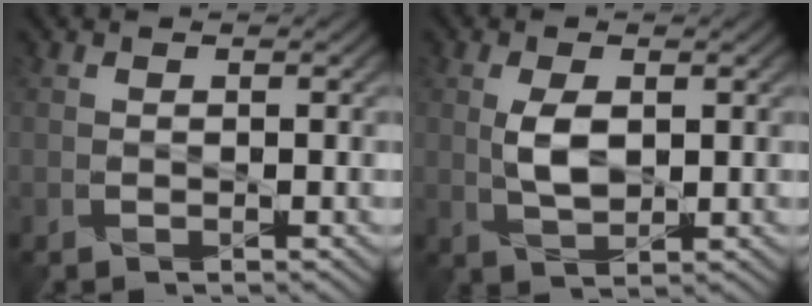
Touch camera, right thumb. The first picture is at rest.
{"total": 4.0, "force": [0.6, 2.0, 3.5], "torque": [-0.080, -0.003, 0.015]}